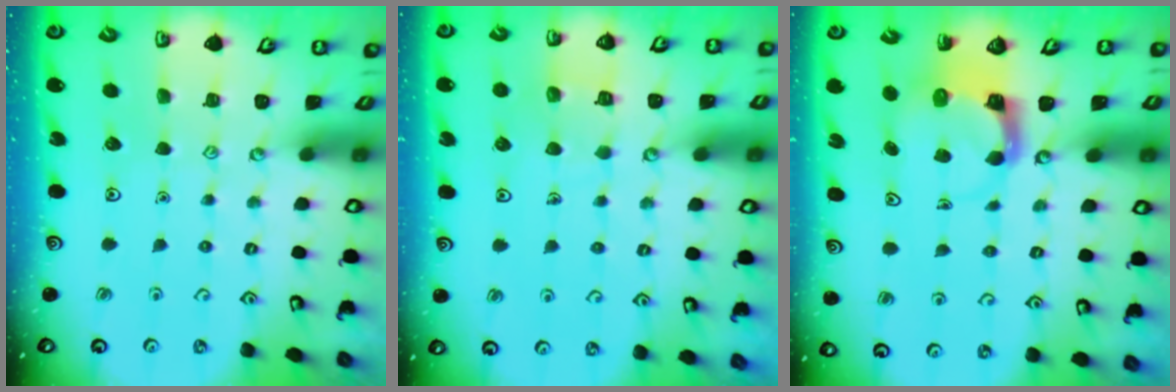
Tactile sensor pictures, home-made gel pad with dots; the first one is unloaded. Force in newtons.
{"total": 5.7, "press": 5.6, "slide": 0.4}
{"total": 3.6, "press": 3.5, "slide": 0.4}